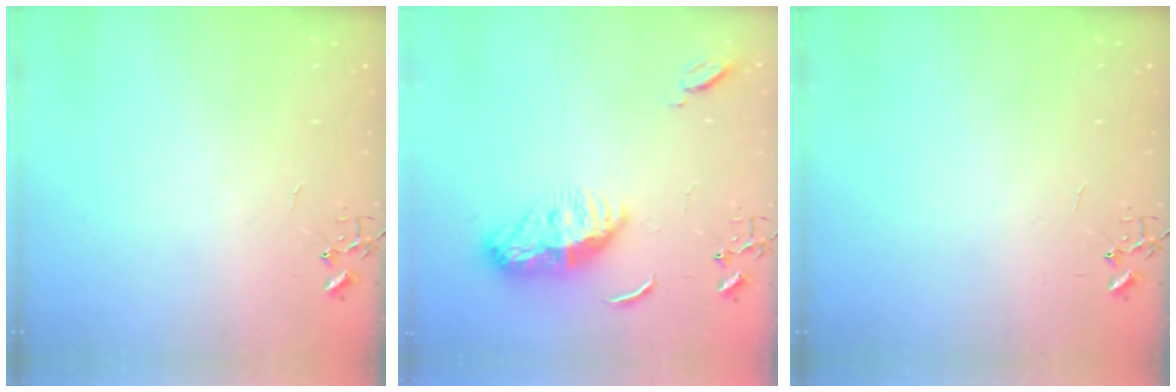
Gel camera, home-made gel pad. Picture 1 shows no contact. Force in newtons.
{"total": 11.1, "press": 11.0, "slide": 1.0}
{"total": 0.0}